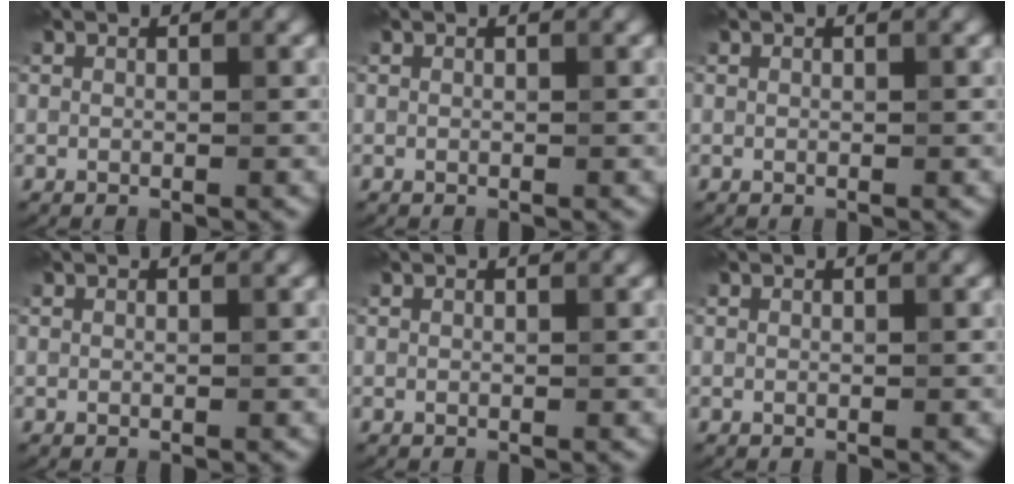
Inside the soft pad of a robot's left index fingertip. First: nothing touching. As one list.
[{"total": 0.0}, {"total": 0.0}, {"total": 0.0}, {"total": 0.0}, {"total": 0.0}]